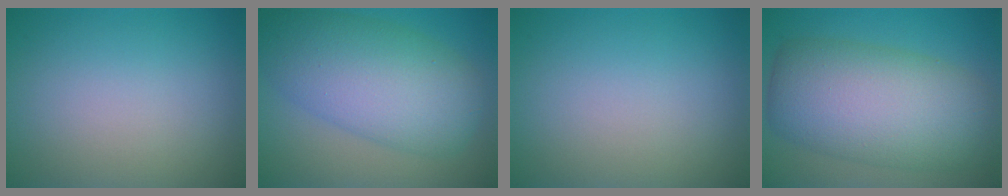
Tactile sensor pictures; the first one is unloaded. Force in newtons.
{"total": 9.4, "press": 9.3, "slide": 0.3}
{"total": 0.0}
{"total": 10.6, "press": 10.6, "slide": 0.3}